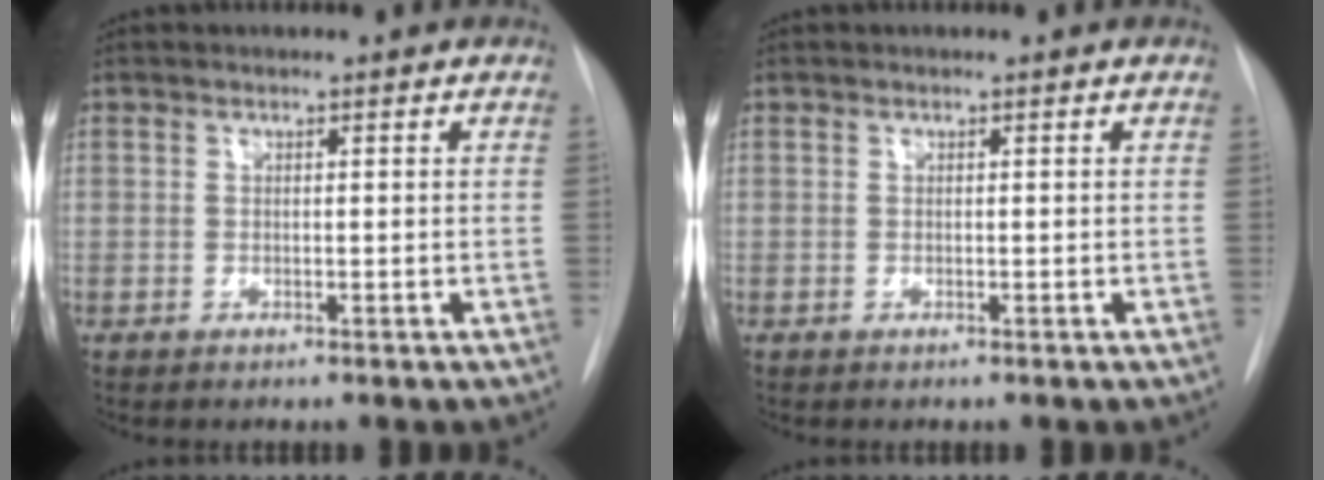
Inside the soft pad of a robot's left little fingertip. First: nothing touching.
{"total": 0.0}